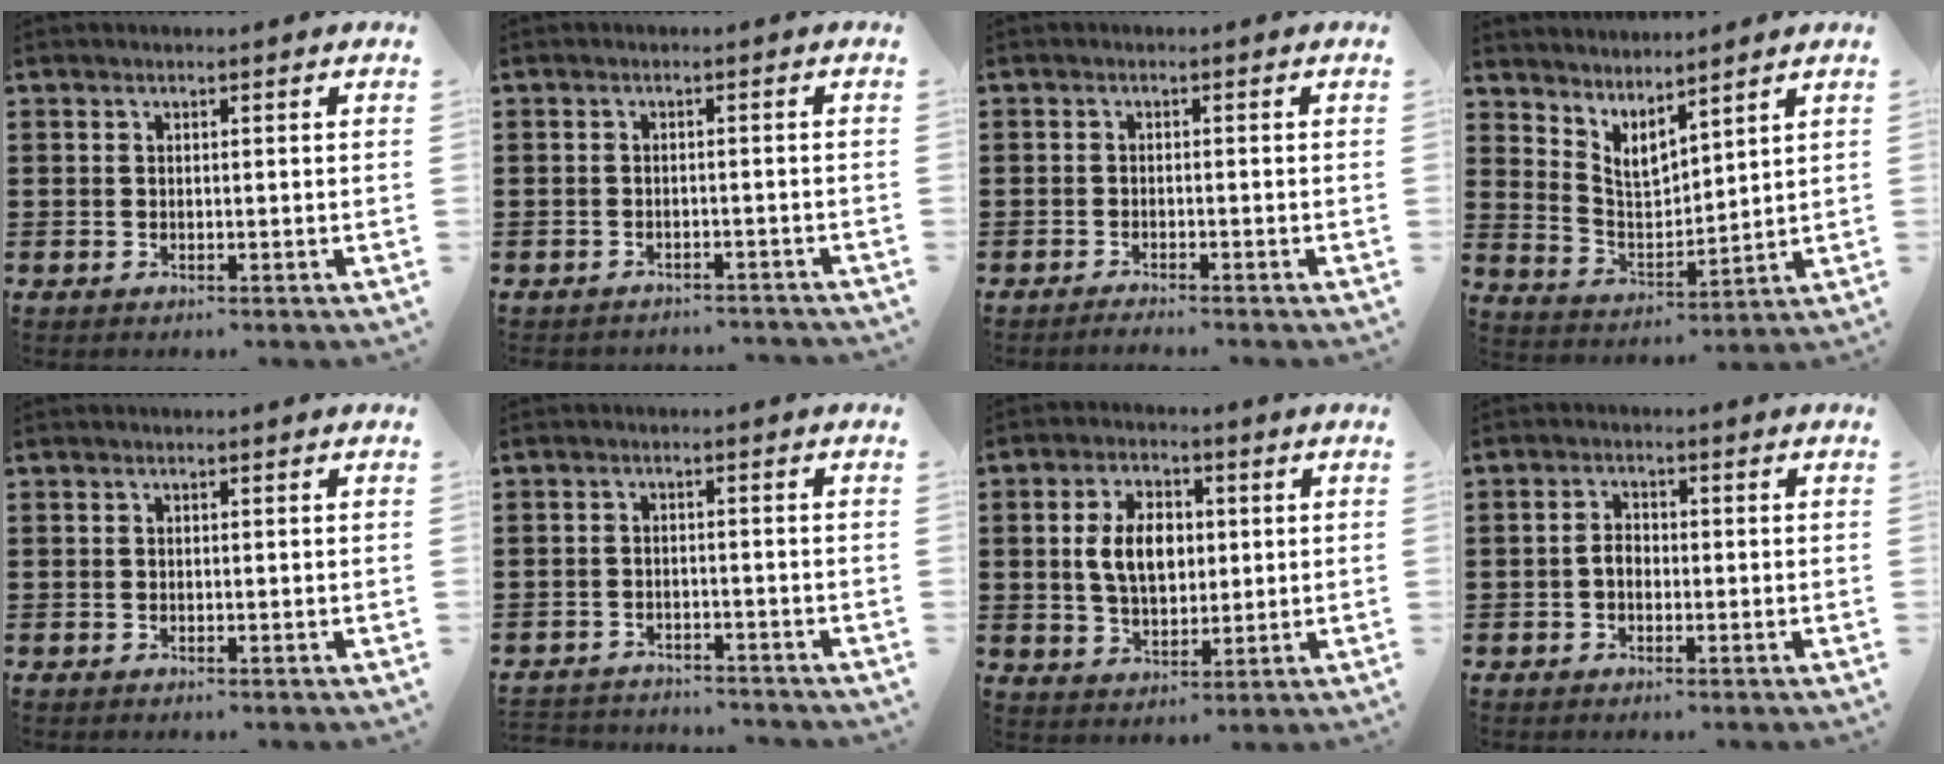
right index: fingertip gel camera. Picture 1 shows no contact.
{"total": 1.6, "force": [-1.6, 0.2, 0.1], "torque": [-0.008, 0.000, -0.034]}
{"total": 1.2, "force": [-1.2, -0.2, 0.1], "torque": [-0.003, 0.001, -0.023]}
{"total": 4.6, "force": [4.1, 1.4, 1.4], "torque": [-0.045, -0.021, 0.076]}
{"total": 0.0}
{"total": 2.6, "force": [-2.6, 0.3, -0.1], "torque": [-0.006, -0.002, -0.057]}
{"total": 7.5, "force": [0.9, 4.8, 5.7], "torque": [-0.127, 0.011, 0.008]}
{"total": 2.4, "force": [-0.6, 1.6, 1.7], "torque": [-0.041, 0.001, -0.014]}